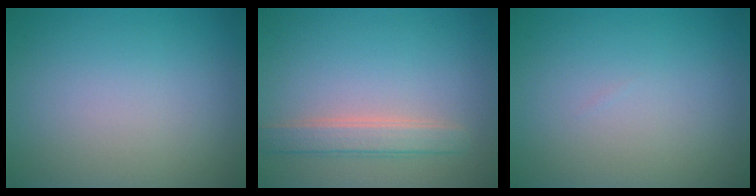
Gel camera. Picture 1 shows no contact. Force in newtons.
{"total": 2.7, "press": 2.7, "slide": 0.5}
{"total": 0.0}